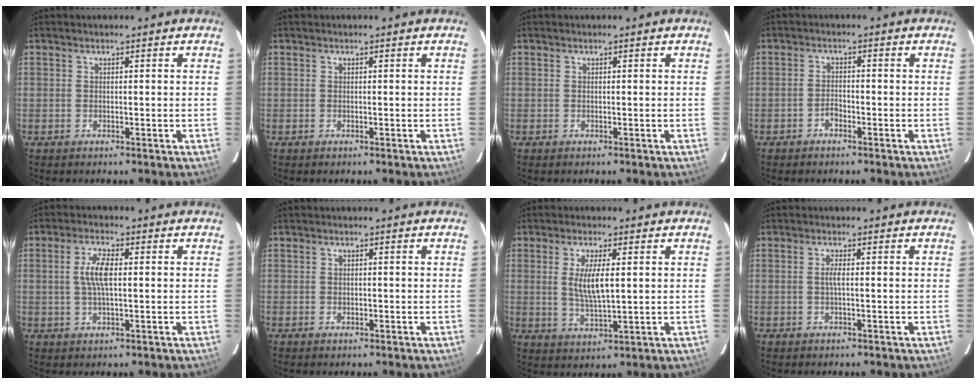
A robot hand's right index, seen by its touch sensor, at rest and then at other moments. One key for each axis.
{"total": 0.0}
{"total": 0.0}
{"total": 1.8, "fx": -1.3, "fy": 1.0, "fz": 0.7, "tx": -0.015, "ty": 0.005, "tz": -0.023}
{"total": 5.4, "fx": 0.6, "fy": 1.8, "fz": 5.0, "tx": -0.100, "ty": 0.007, "tz": 0.012}
{"total": 0.8, "fx": -0.1, "fy": 0.8, "fz": 0.3, "tx": -0.002, "ty": 0.001, "tz": -0.002}
{"total": 7.0, "fx": 1.2, "fy": 1.9, "fz": 6.6, "tx": -0.127, "ty": -0.005, "tz": 0.026}
{"total": 1.5, "fx": -0.1, "fy": 0.0, "fz": 1.5, "tx": -0.028, "ty": 0.001, "tz": -0.004}